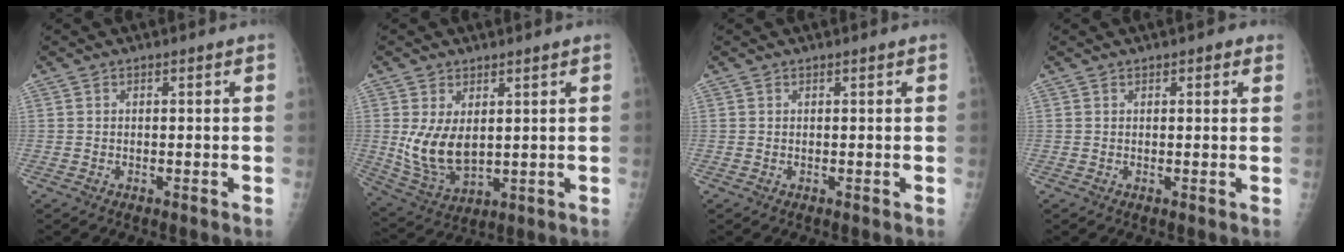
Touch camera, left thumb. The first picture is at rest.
{"total": 9.5, "force": [1.8, 5.5, 7.5], "torque": [-0.132, -0.023, 0.054]}
{"total": 0.0}
{"total": 1.8, "force": [1.1, 0.8, 1.2], "torque": [-0.006, -0.002, 0.009]}